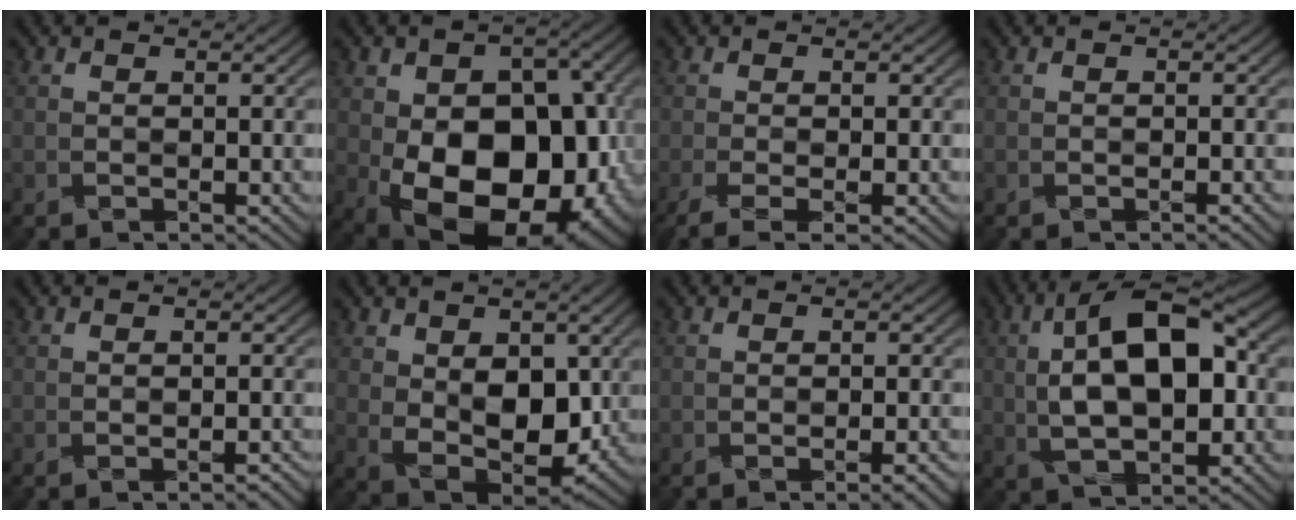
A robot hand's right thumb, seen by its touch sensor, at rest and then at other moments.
{"total": 17.9, "force": [-4.2, 11.6, 13.0], "torque": [-0.169, -0.034, -0.050]}
{"total": 3.3, "force": [-1.5, 0.6, 2.8], "torque": [-0.064, -0.007, -0.028]}
{"total": 0.7, "force": [-0.5, 0.0, 0.5], "torque": [-0.006, 0.006, -0.011]}
{"total": 1.3, "force": [-0.7, 0.3, 1.0], "torque": [-0.014, 0.004, -0.014]}
{"total": 9.4, "force": [0.8, 5.8, 7.3], "torque": [-0.138, -0.010, 0.016]}
{"total": 2.4, "force": [-1.1, 0.6, 2.0], "torque": [-0.028, 0.003, -0.017]}
{"total": 14.6, "force": [0.8, 7.5, 12.5], "torque": [-0.216, 0.020, 0.003]}